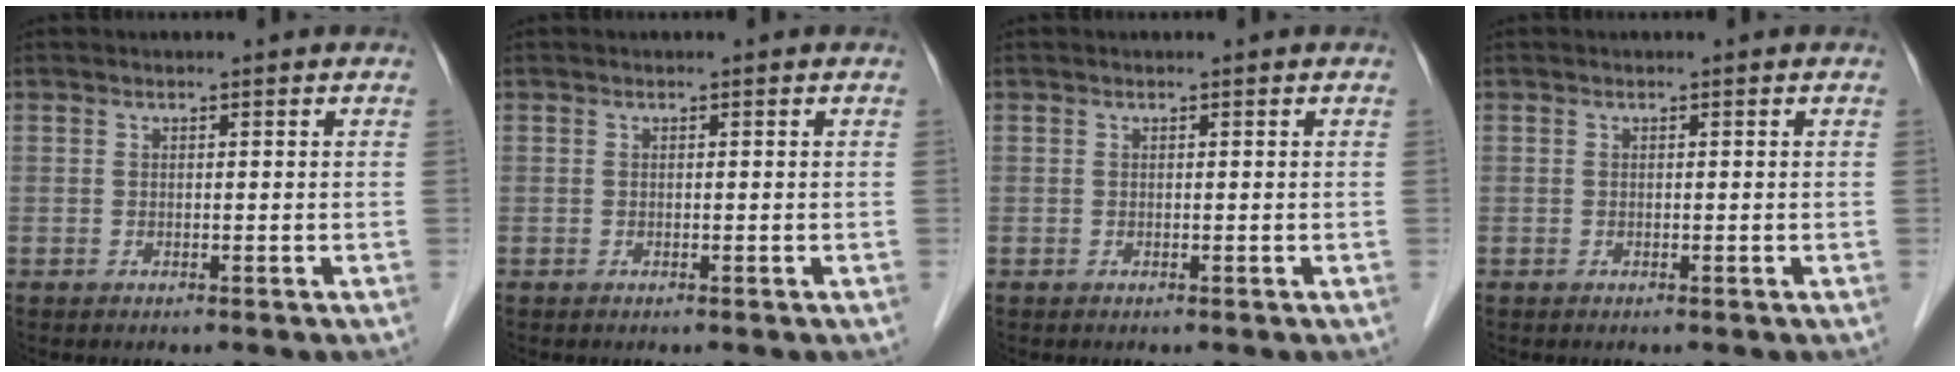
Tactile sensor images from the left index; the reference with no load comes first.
{"total": 0.0}
{"total": 0.0}
{"total": 0.0}